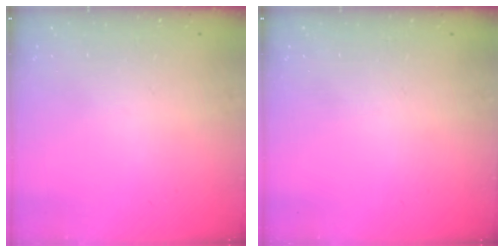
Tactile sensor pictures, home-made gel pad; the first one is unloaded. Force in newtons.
{"total": 0.0}